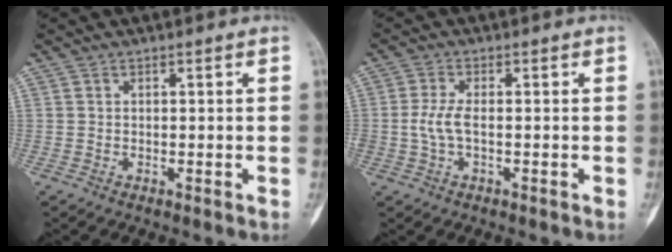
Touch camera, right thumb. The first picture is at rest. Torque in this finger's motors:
{"motor_torque": [-0.04, 0.22, 0.65, -0.02, 0.08]}